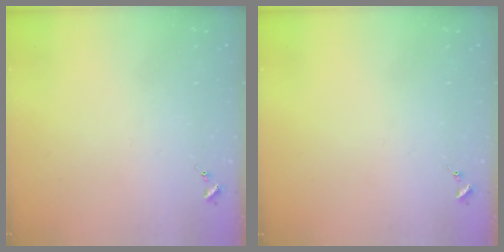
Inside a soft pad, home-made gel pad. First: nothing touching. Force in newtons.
{"total": 0.0}